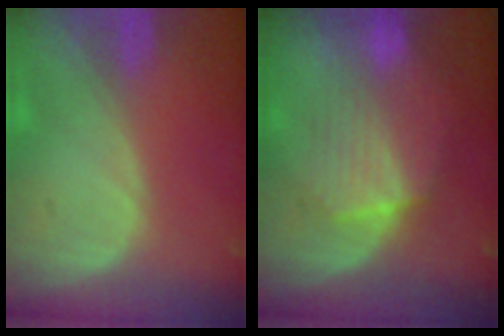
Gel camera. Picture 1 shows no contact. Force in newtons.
{"total": 7.0, "press": 6.9, "slide": 1.3}